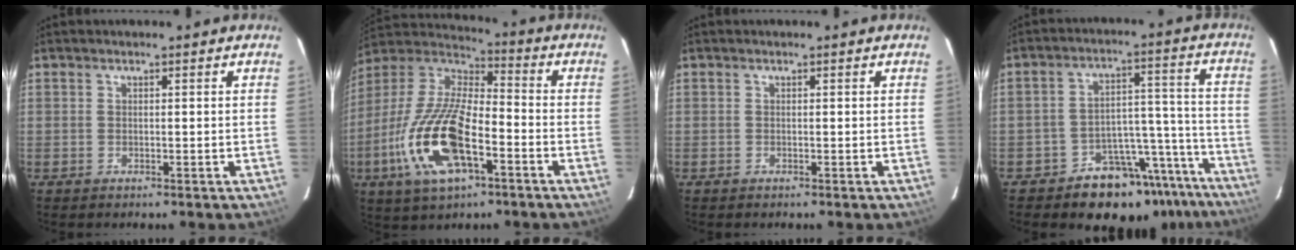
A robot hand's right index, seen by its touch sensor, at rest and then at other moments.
{"total": 20.0, "force": [-7.7, 8.1, 16.6], "torque": [-0.354, -0.022, -0.150]}
{"total": 0.0}
{"total": 16.2, "force": [-13.6, 8.0, 3.8], "torque": [-0.049, 0.067, -0.177]}